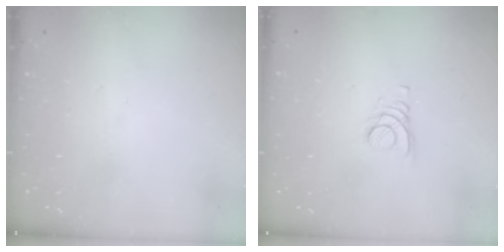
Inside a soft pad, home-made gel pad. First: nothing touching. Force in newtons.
{"total": 2.4, "press": 2.4, "slide": 0.2}